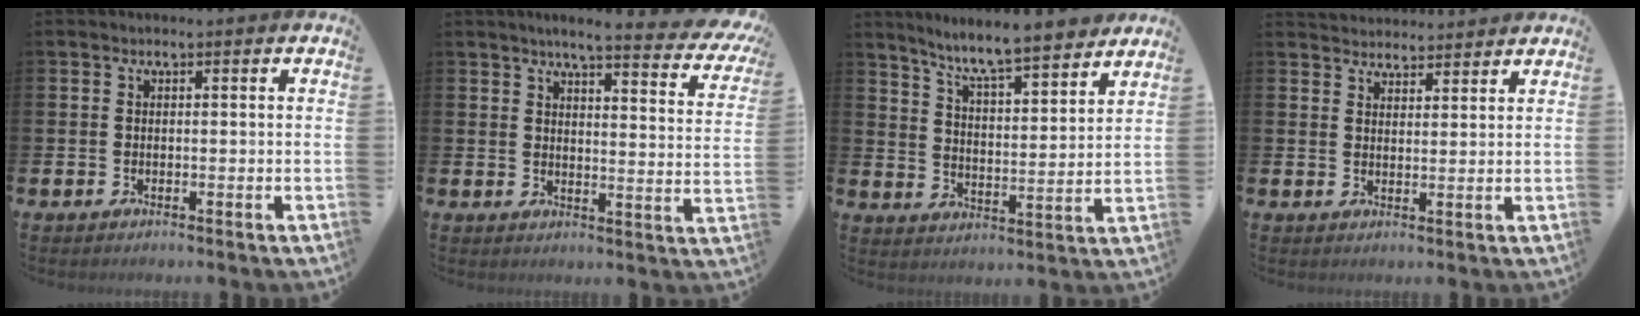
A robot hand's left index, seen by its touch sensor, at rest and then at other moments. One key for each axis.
{"total": 4.9, "fx": 4.3, "fy": 0.3, "fz": 2.4, "tx": -0.043, "ty": -0.036, "tz": 0.063}
{"total": 8.1, "fx": 7.7, "fy": 0.5, "fz": 2.7, "tx": -0.077, "ty": -0.053, "tz": 0.133}
{"total": 3.4, "fx": 3.3, "fy": 0.7, "fz": -0.4, "tx": -0.001, "ty": -0.015, "tz": 0.062}